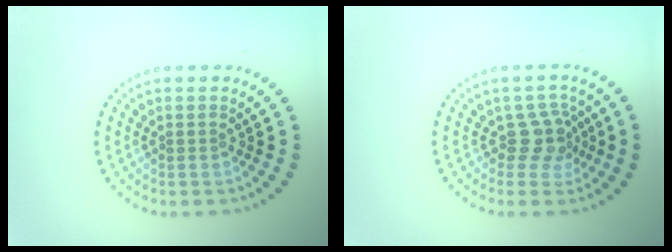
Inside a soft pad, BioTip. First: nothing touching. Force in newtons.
{"total": 2.5, "press": 1.9, "slide": 1.7}